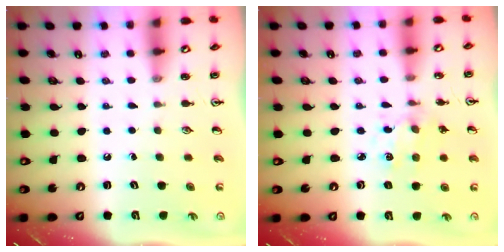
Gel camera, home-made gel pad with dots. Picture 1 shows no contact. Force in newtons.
{"total": 1.9, "press": 1.9, "slide": 0.2}